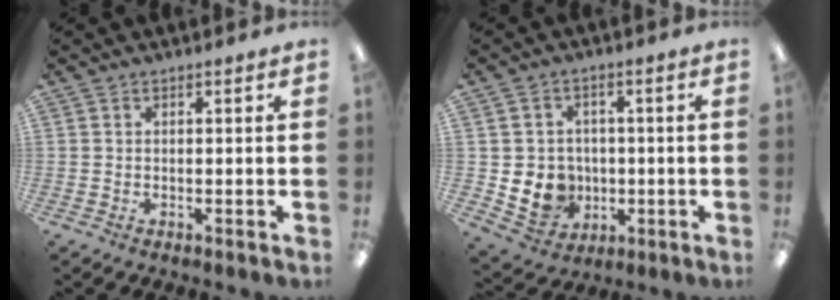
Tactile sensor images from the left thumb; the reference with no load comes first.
{"total": 8.2, "force": [-1.0, 7.8, 2.4], "torque": [-0.069, 0.012, -0.006]}